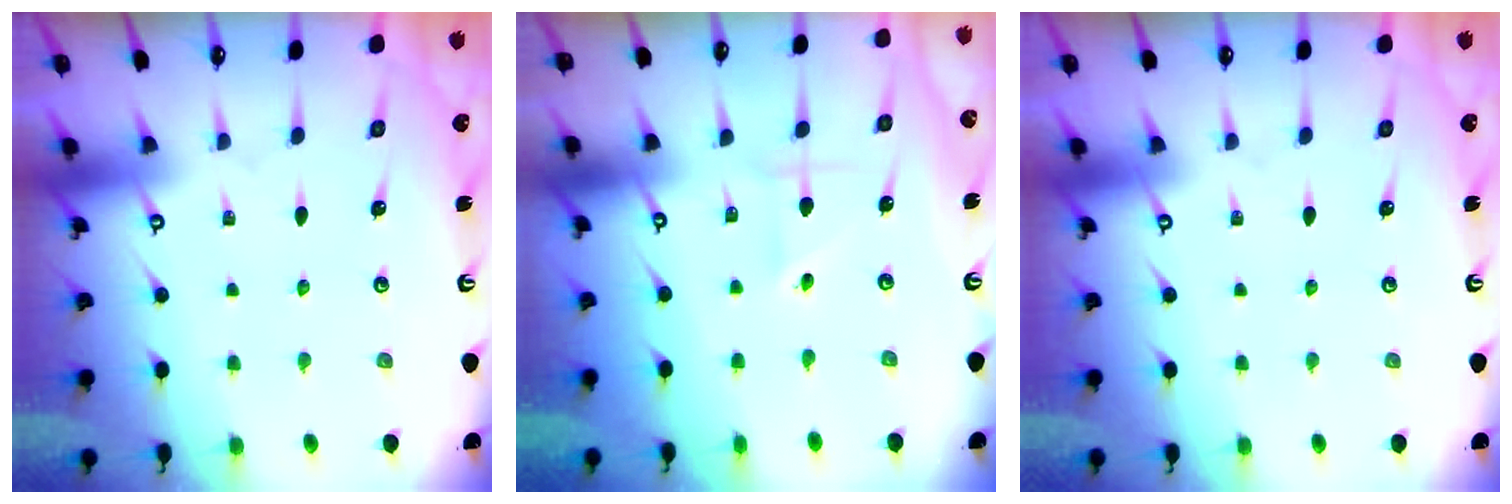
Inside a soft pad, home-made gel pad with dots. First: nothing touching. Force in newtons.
{"total": 2.3, "press": 2.2, "slide": 0.9}
{"total": 0.0}